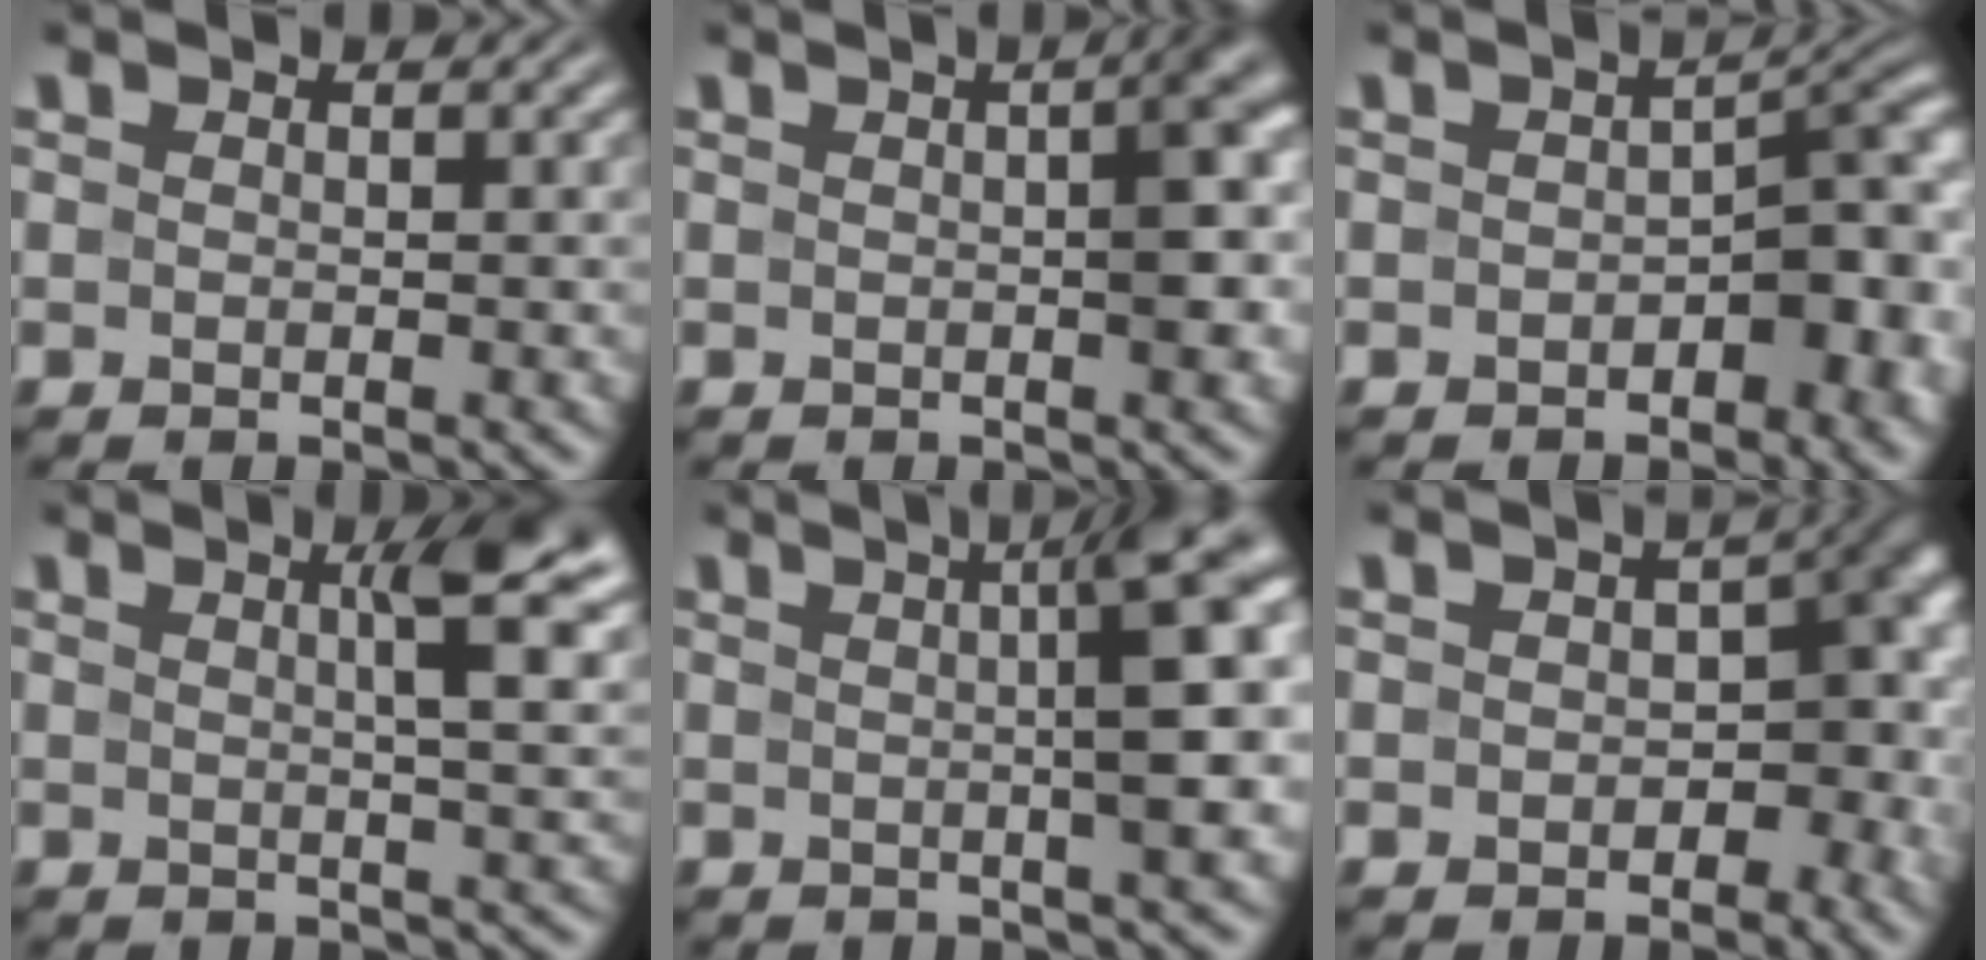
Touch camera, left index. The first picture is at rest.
{"total": 4.4, "force": [0.5, 1.1, 4.3], "torque": [-0.041, 0.017, 0.006]}
{"total": 6.4, "force": [-1.8, 3.3, 5.1], "torque": [-0.045, 0.008, -0.030]}
{"total": 5.8, "force": [2.2, 1.3, 5.2], "torque": [-0.055, 0.010, 0.025]}
{"total": 7.6, "force": [1.3, 1.5, 7.4], "torque": [-0.076, 0.020, 0.017]}
{"total": 6.9, "force": [-0.9, 4.6, 5.1], "torque": [-0.021, -0.002, -0.011]}